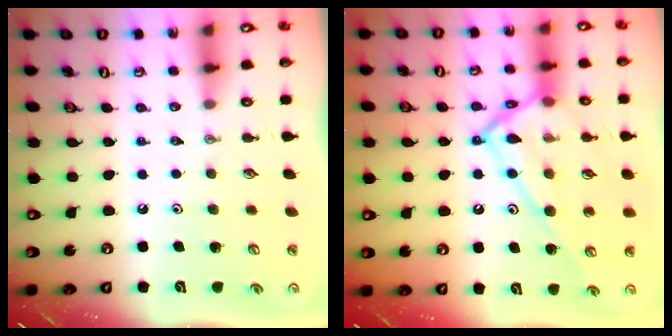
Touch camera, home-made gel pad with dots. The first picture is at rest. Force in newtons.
{"total": 19.2, "press": 19.1, "slide": 1.3}